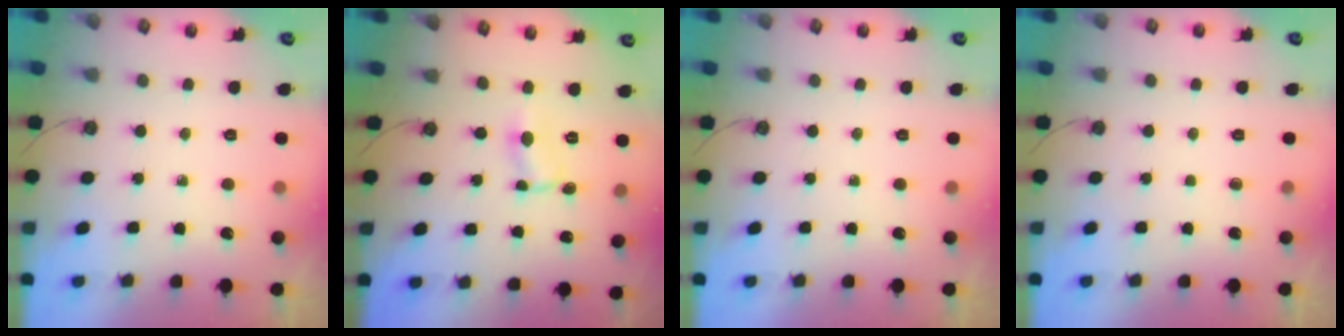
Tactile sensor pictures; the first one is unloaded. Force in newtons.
{"total": 1.1, "press": 1.0, "slide": 0.2}
{"total": 0.0}
{"total": 0.0}